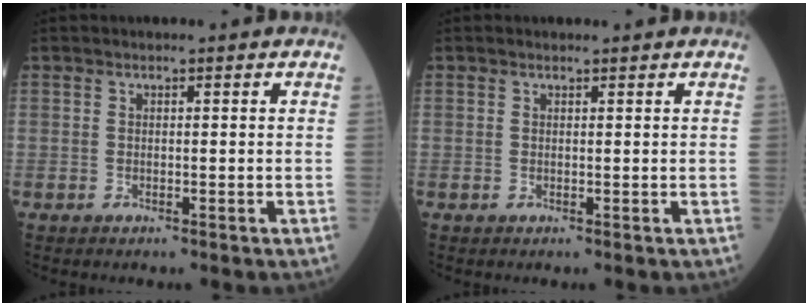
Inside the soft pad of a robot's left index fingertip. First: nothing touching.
{"total": 0.7, "force": [0.7, 0.1, 0.1], "torque": [-0.009, 0.000, 0.010]}